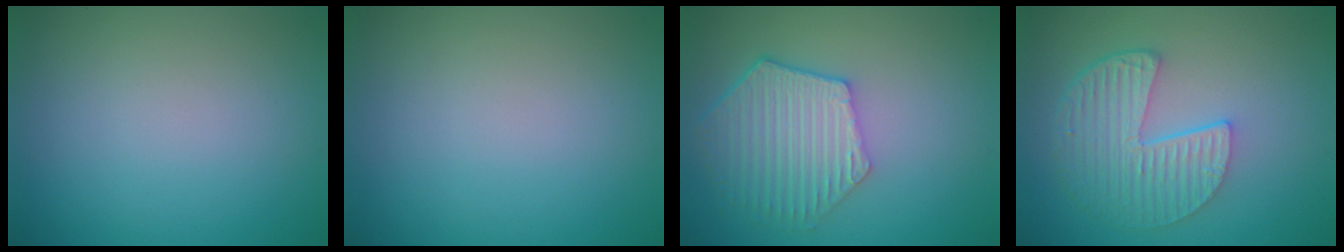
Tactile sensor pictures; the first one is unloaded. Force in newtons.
{"total": 0.0}
{"total": 5.8, "press": 4.6, "slide": 3.5}
{"total": 5.4, "press": 4.1, "slide": 3.5}